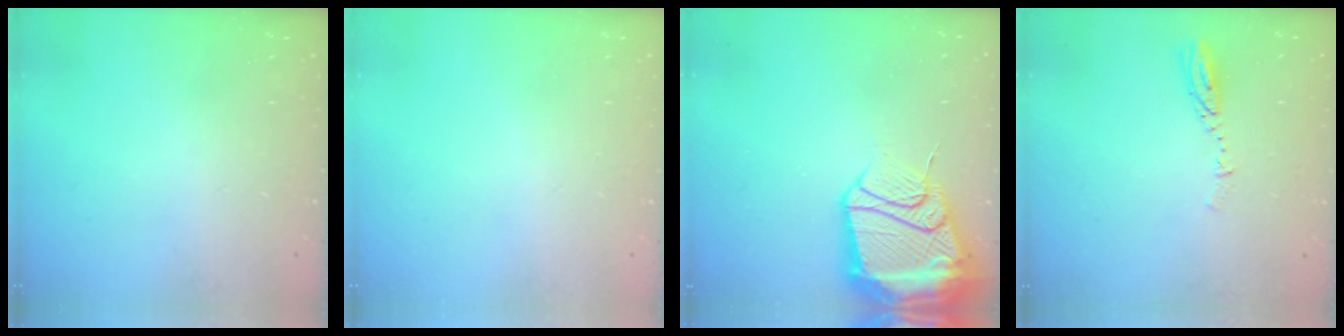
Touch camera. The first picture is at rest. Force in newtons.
{"total": 0.0}
{"total": 20.6, "press": 20.5, "slide": 2.3}
{"total": 3.7, "press": 3.7, "slide": 0.4}